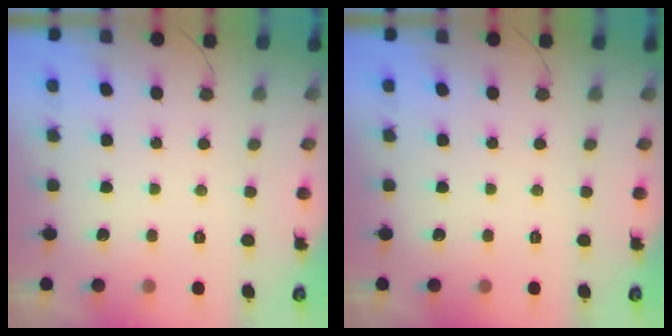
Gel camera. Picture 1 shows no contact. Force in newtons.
{"total": 0.0}